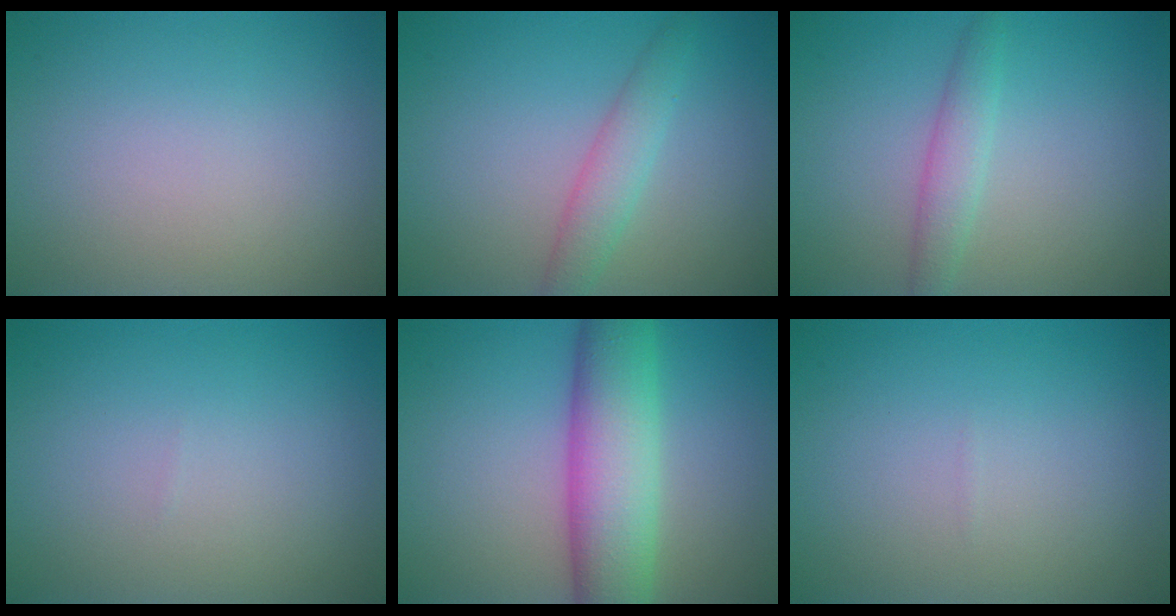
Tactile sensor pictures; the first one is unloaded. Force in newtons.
{"total": 2.7, "press": 2.7, "slide": 0.0}
{"total": 2.2, "press": 2.2, "slide": 0.0}
{"total": 0.0}
{"total": 8.3, "press": 8.3, "slide": 0.2}
{"total": 0.0}